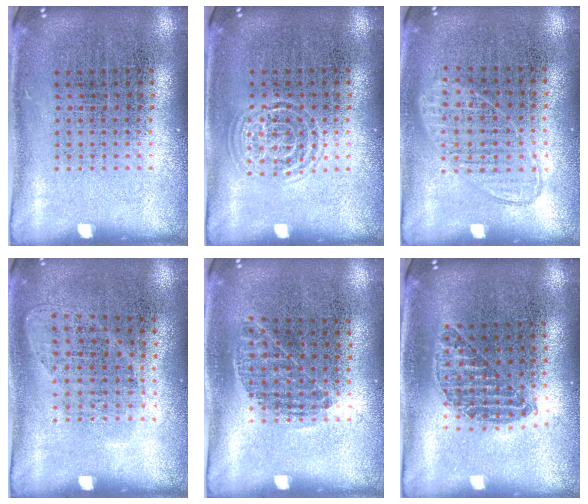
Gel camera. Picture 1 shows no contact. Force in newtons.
{"total": 1.0, "press": 1.0, "slide": 0.1}
{"total": 1.0, "press": 0.9, "slide": 0.3}
{"total": 1.0, "press": 0.8, "slide": 0.5}
{"total": 0.8, "press": 0.6, "slide": 0.5}
{"total": 1.1, "press": 1.0, "slide": 0.5}